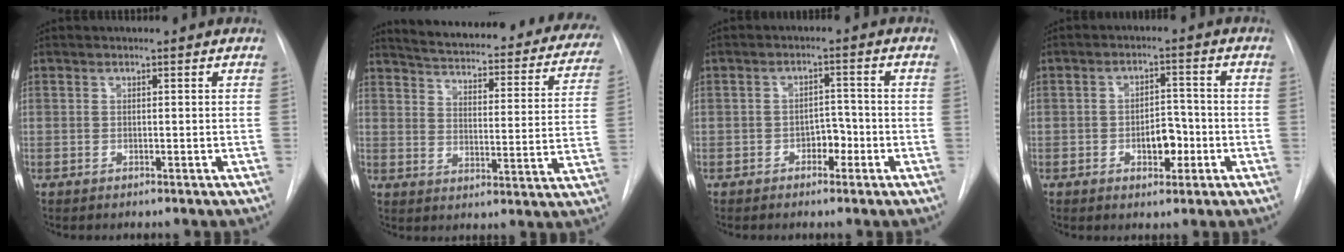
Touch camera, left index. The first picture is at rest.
{"total": 30.2, "force": [27.0, 6.9, 11.4], "torque": [-0.171, -0.060, 0.319]}
{"total": 3.0, "force": [-1.5, 1.8, 1.9], "torque": [-0.020, 0.009, -0.024]}
{"total": 4.9, "force": [-1.6, 2.6, 3.9], "torque": [-0.051, 0.009, -0.021]}